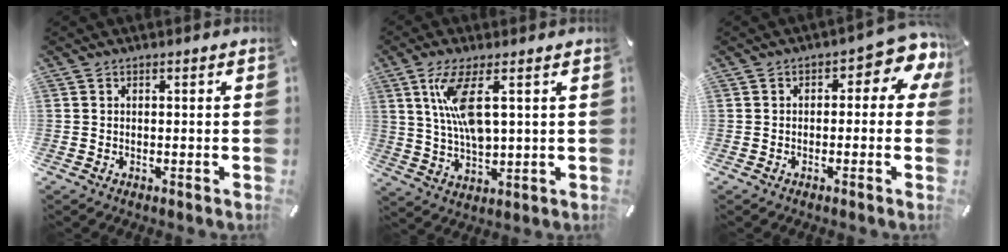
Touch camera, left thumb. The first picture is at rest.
{"total": 10.6, "force": [2.9, 3.9, 9.4], "torque": [-0.196, -0.007, 0.046]}
{"total": 6.1, "force": [1.6, 3.1, 5.0], "torque": [-0.070, -0.012, 0.019]}